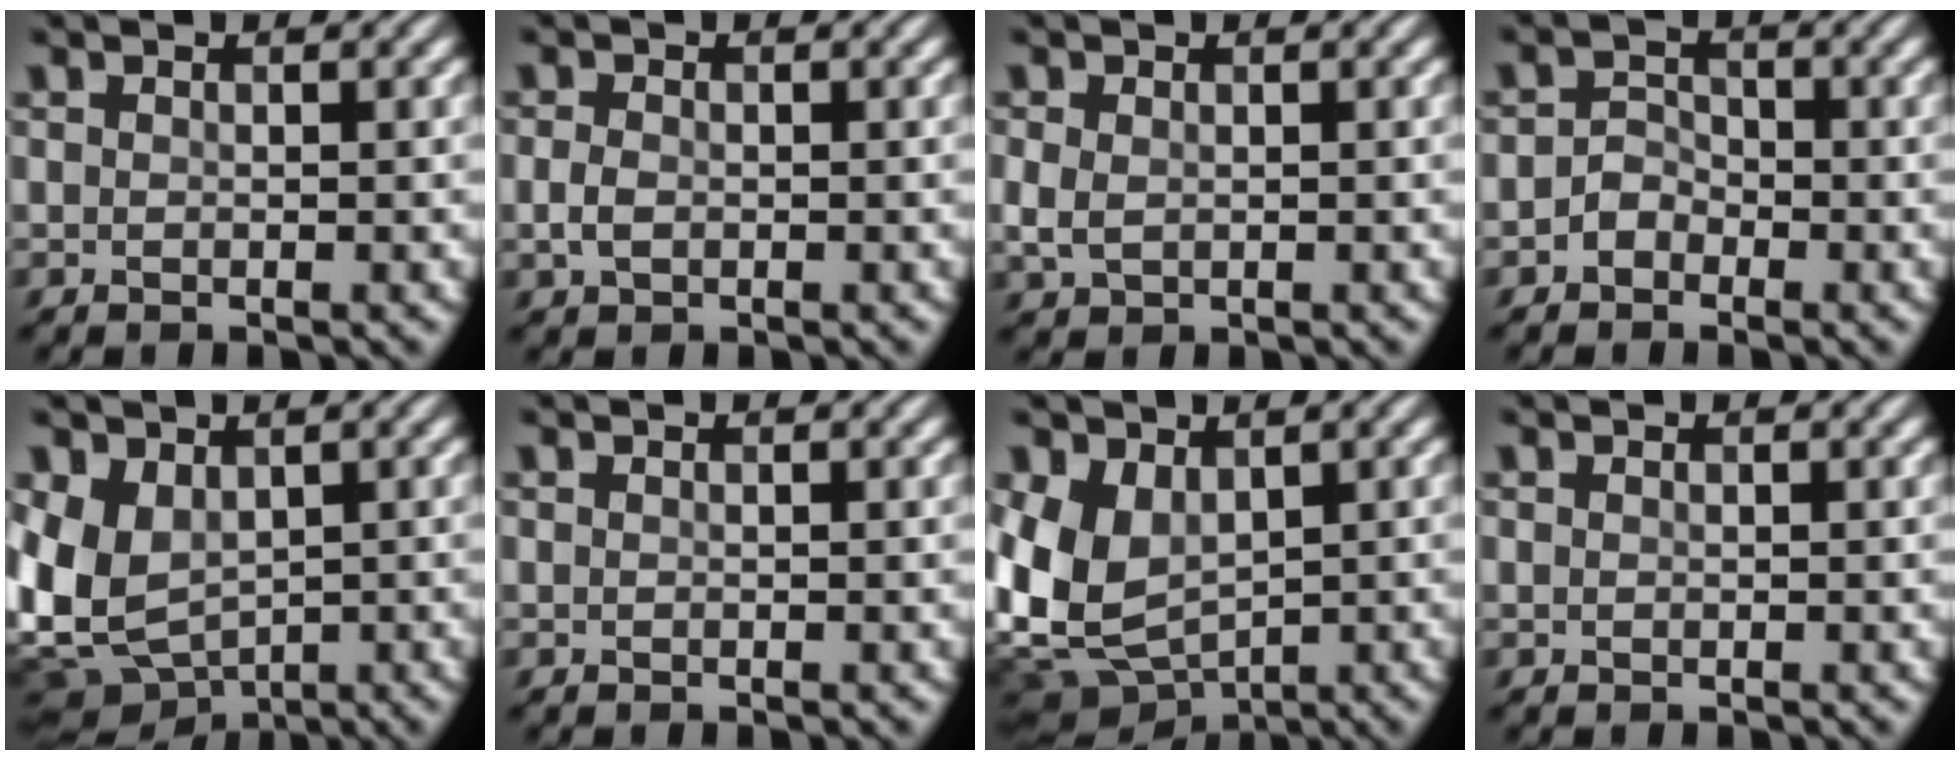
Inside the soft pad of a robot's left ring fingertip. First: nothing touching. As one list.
[{"total": 1.4, "force": [-0.2, 1.0, 1.0], "torque": [-0.023, 0.001, -0.006]}, {"total": 1.8, "force": [0.0, 1.4, 1.2], "torque": [-0.033, -0.001, 0.002]}, {"total": 1.6, "force": [-0.8, 1.2, 0.6], "torque": [-0.009, 0.009, -0.018]}, {"total": 7.6, "force": [0.1, 5.5, 5.2], "torque": [-0.132, -0.020, 0.005]}, {"total": 0.0}, {"total": 7.1, "force": [0.8, 4.9, 5.0], "torque": [-0.118, -0.015, 0.017]}, {"total": 0.0}]